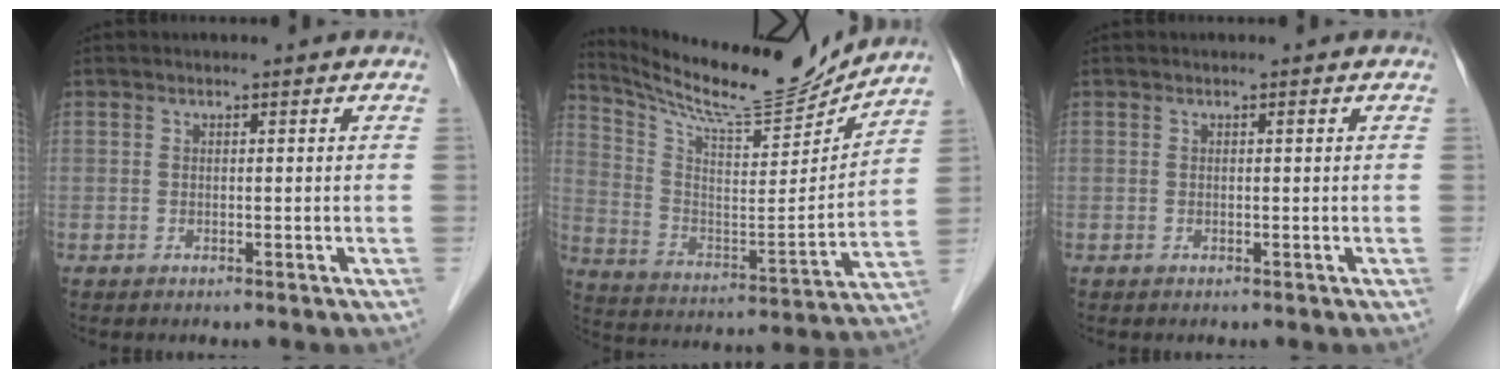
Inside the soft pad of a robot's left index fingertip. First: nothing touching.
{"total": 18.4, "force": [17.3, 1.5, 5.9], "torque": [-0.129, -0.038, 0.280]}
{"total": 0.0}